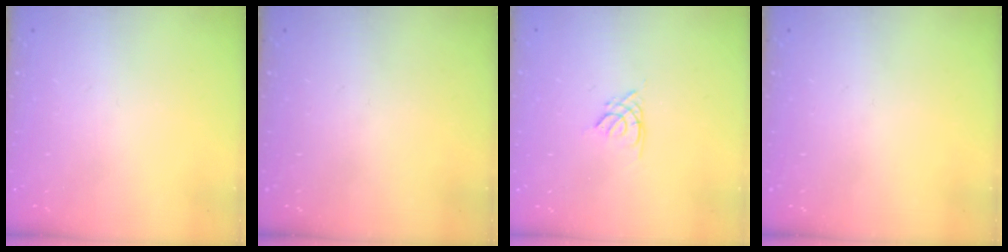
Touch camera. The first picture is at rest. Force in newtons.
{"total": 0.0}
{"total": 2.6, "press": 2.6, "slide": 0.3}
{"total": 0.0}